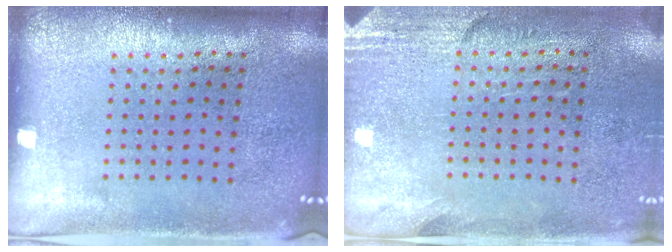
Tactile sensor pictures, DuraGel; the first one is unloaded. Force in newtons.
{"total": 2.8, "press": 2.4, "slide": 1.4}